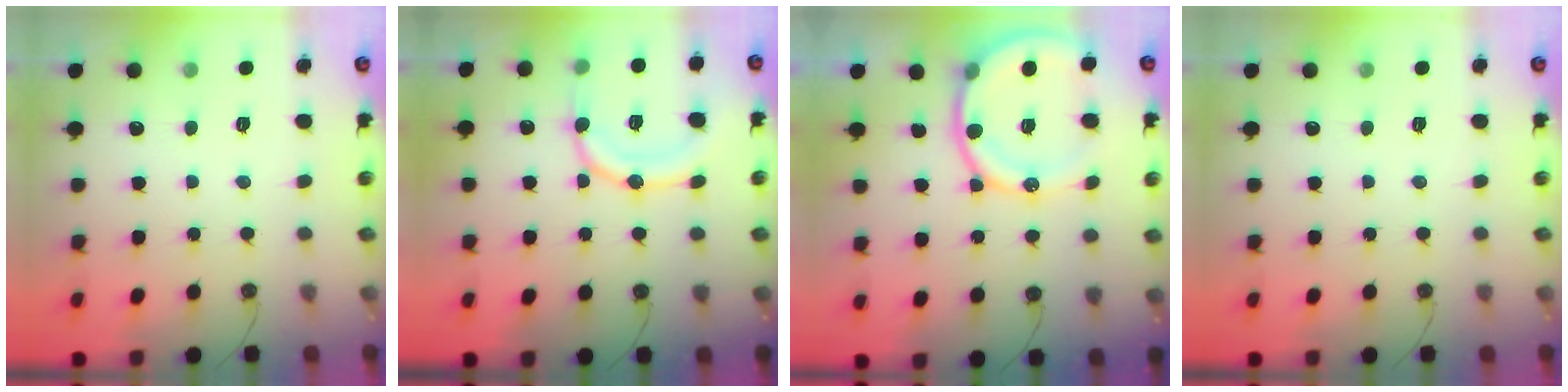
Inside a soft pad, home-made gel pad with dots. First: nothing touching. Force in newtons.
{"total": 16.7, "press": 16.4, "slide": 2.8}
{"total": 14.8, "press": 14.6, "slide": 2.0}
{"total": 0.0}